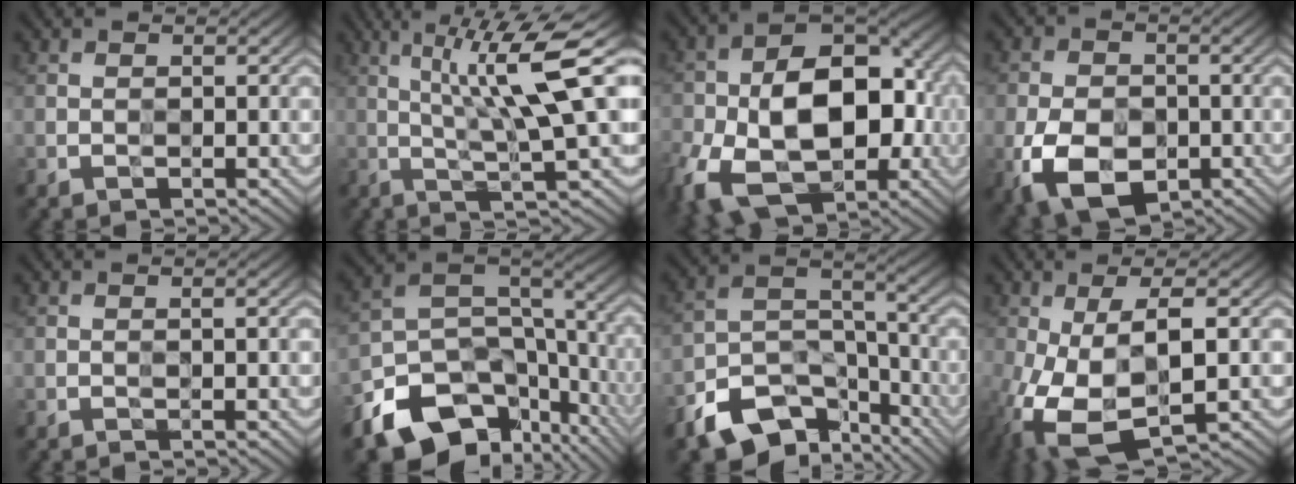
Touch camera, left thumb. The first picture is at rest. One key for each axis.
{"total": 11.6, "fx": 2.3, "fy": 1.6, "fz": 11.3, "tx": -0.183, "ty": 0.012, "tz": 0.039}
{"total": 17.1, "fx": -4.7, "fy": 10.8, "fz": 12.4, "tx": -0.223, "ty": -0.043, "tz": -0.077}
{"total": 9.7, "fx": -3.4, "fy": 6.4, "fz": 6.6, "tx": -0.145, "ty": -0.022, "tz": -0.066}
{"total": 1.2, "fx": -0.2, "fy": -0.1, "fz": 1.2, "tx": -0.020, "ty": 0.004, "tz": -0.007}
{"total": 15.7, "fx": -8.7, "fy": 10.3, "fz": 8.1, "tx": -0.196, "ty": -0.039, "tz": -0.137}
{"total": 12.2, "fx": -8.3, "fy": 6.6, "fz": 6.1, "tx": -0.113, "ty": -0.017, "tz": -0.156}
{"total": 12.1, "fx": -3.4, "fy": 5.5, "fz": 10.2, "tx": -0.231, "ty": -0.033, "tz": -0.050}